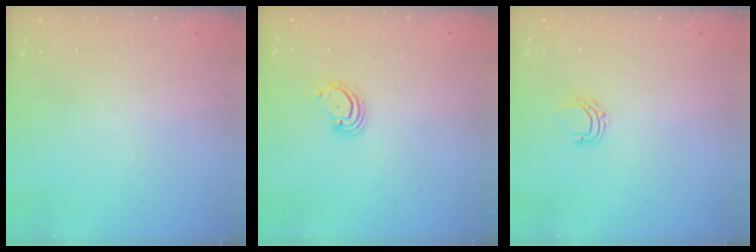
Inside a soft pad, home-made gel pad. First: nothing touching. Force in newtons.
{"total": 3.1, "press": 3.1, "slide": 0.3}
{"total": 5.2, "press": 5.2, "slide": 0.4}